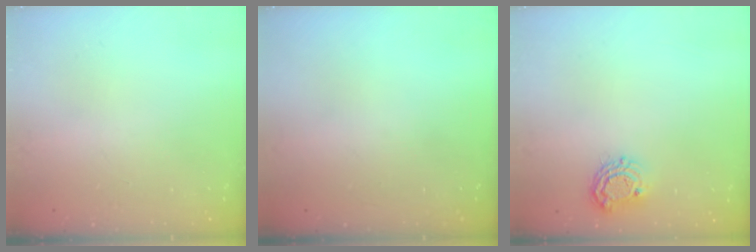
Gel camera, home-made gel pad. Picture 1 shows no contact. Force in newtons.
{"total": 0.0}
{"total": 7.5, "press": 7.4, "slide": 0.9}